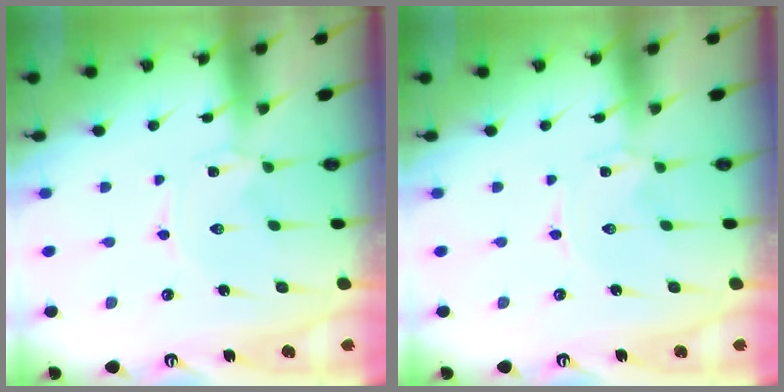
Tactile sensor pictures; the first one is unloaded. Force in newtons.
{"total": 0.0}